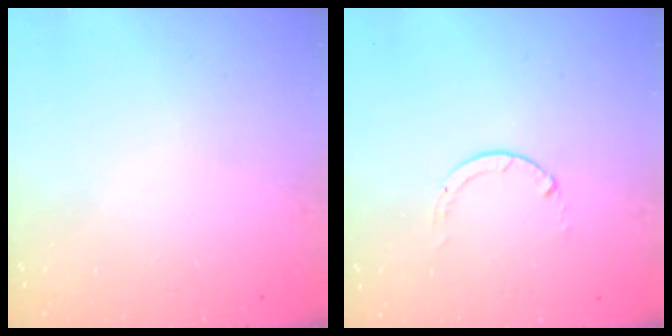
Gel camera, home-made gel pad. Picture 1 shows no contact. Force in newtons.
{"total": 0.0}